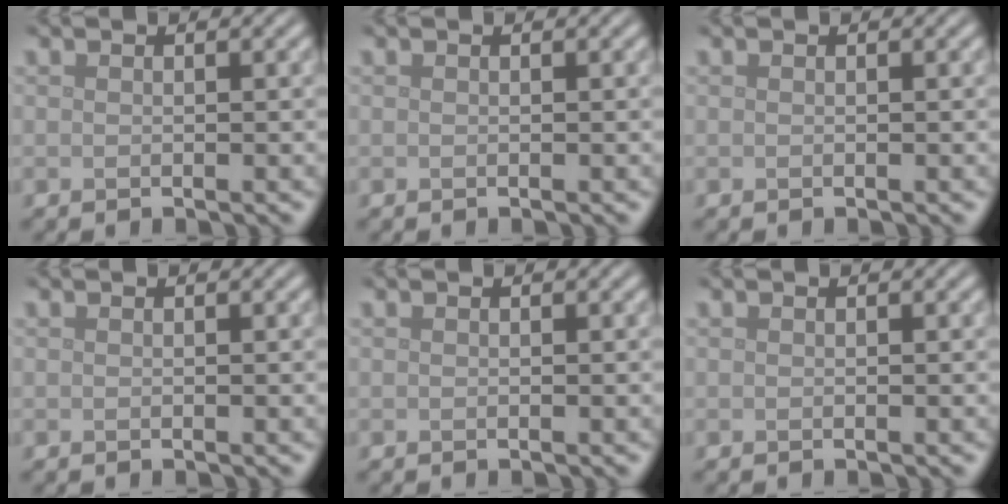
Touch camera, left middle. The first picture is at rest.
{"total": 0.0}
{"total": 0.0}
{"total": 0.0}
{"total": 0.0}
{"total": 0.0}